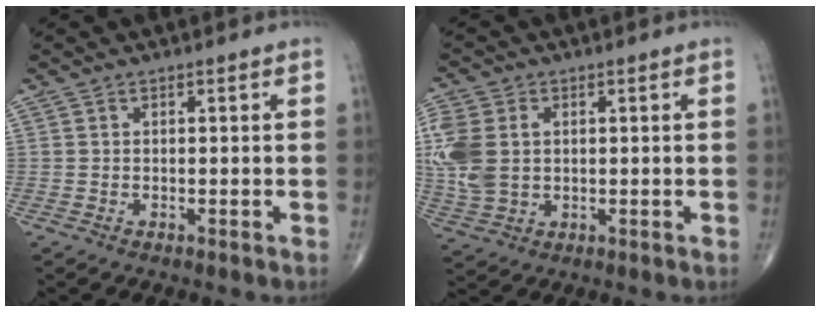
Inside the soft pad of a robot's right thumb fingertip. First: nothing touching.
{"total": 10.6, "force": [1.3, 7.6, 7.3], "torque": [-0.177, 0.003, 0.033]}